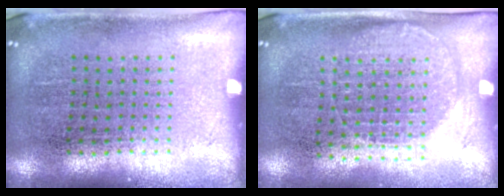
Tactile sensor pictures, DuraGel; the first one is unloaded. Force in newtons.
{"total": 1.1, "press": 1.0, "slide": 0.5}